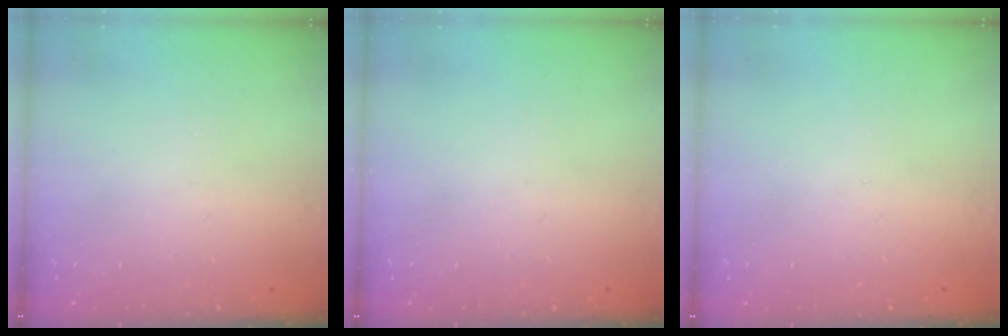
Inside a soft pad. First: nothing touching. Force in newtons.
{"total": 0.0}
{"total": 0.0}